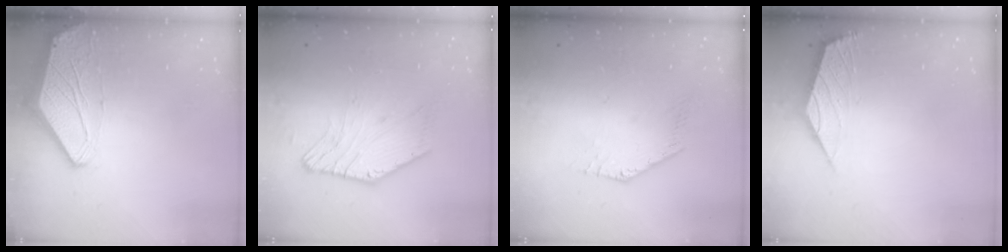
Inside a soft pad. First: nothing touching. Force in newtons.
{"total": 4.5, "press": 4.3, "slide": 1.1}
{"total": 1.0, "press": 1.0, "slide": 0.2}
{"total": 2.4, "press": 2.3, "slide": 0.6}